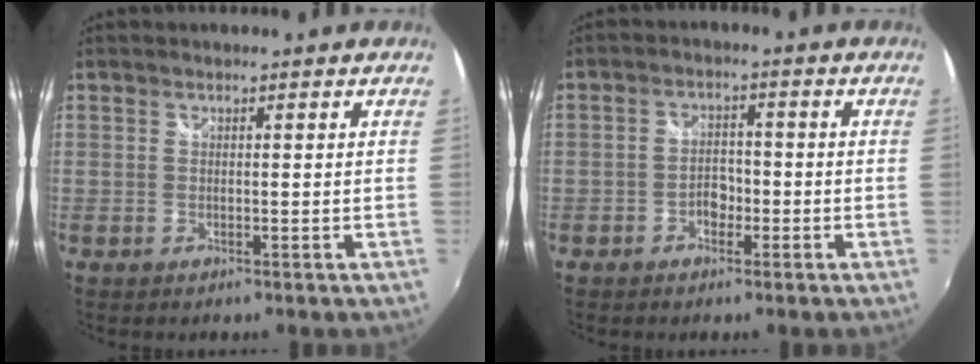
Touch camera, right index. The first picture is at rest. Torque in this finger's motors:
{"motor_torque": [-0.25, -0.01, -0.01, 0.00]}